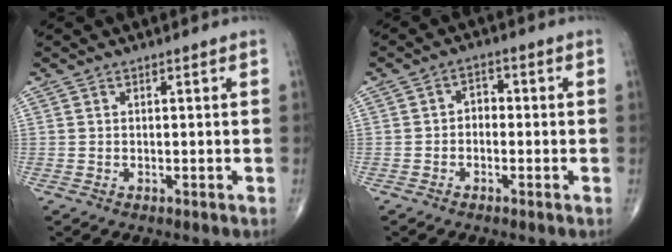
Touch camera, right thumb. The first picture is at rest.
{"total": 2.9, "force": [-0.6, 2.2, 1.8], "torque": [-0.011, 0.016, -0.021]}